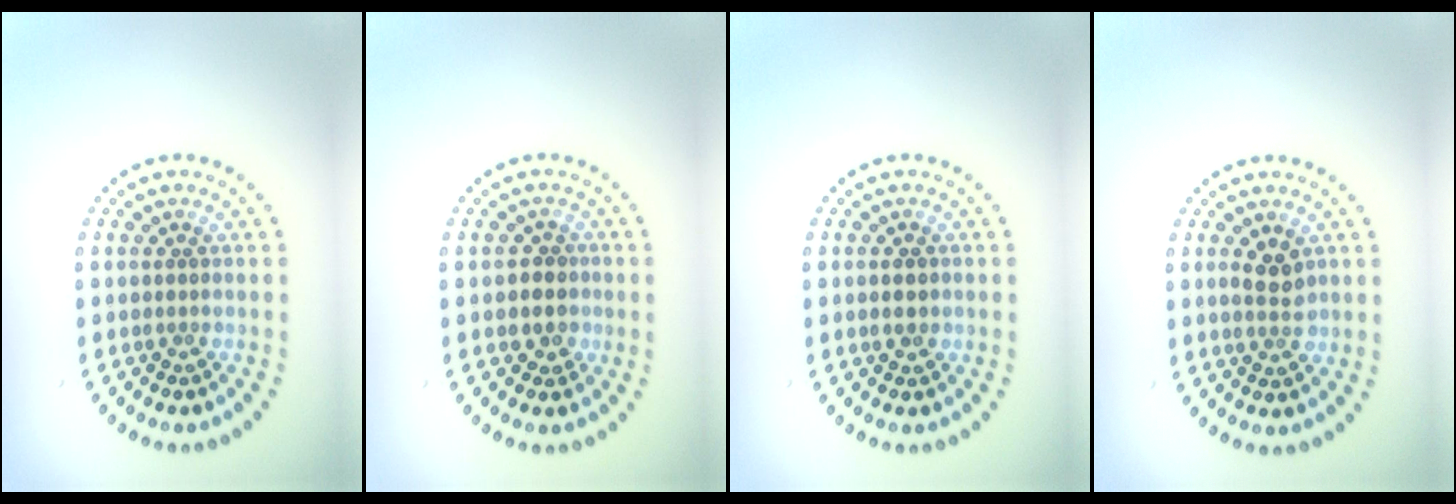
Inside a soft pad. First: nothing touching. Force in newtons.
{"total": 1.7, "press": 1.6, "slide": 0.8}
{"total": 1.9, "press": 1.9, "slide": 0.1}
{"total": 2.2, "press": 2.1, "slide": 0.3}